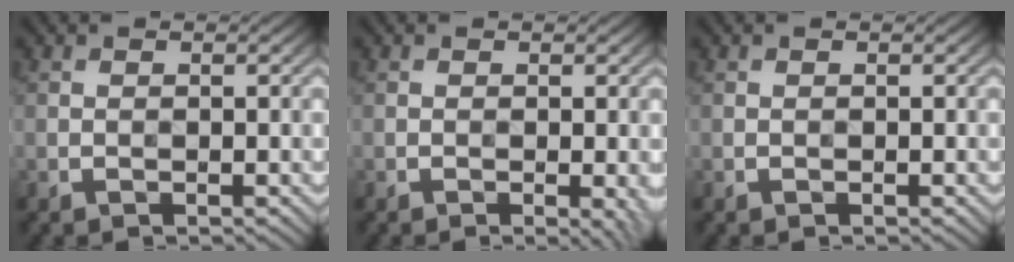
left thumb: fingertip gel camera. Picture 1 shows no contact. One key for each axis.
{"total": 1.7, "fx": -0.5, "fy": 0.3, "fz": 1.6, "tx": -0.022, "ty": -0.004, "tz": -0.008}
{"total": 0.0}